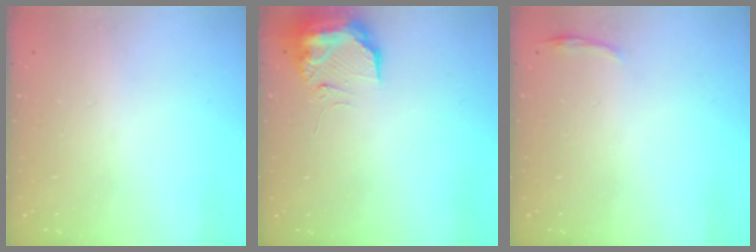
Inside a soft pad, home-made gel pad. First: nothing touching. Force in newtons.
{"total": 10.3, "press": 10.2, "slide": 1.4}
{"total": 3.3, "press": 3.2, "slide": 0.7}